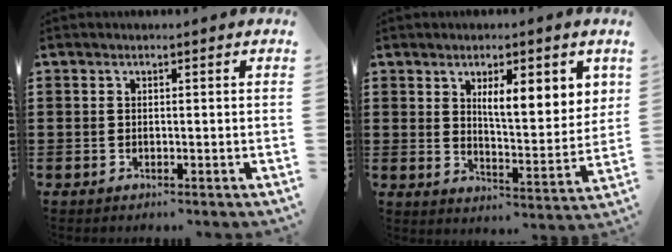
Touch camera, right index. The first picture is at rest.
{"total": 6.3, "force": [3.1, 1.9, 5.2], "torque": [-0.085, -0.011, 0.047]}